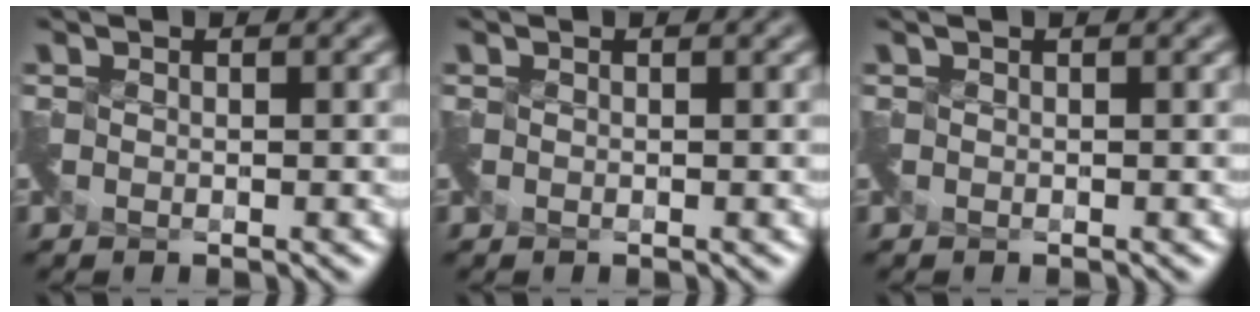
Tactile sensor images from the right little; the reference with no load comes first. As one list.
[{"total": 0.0}, {"total": 0.0}]